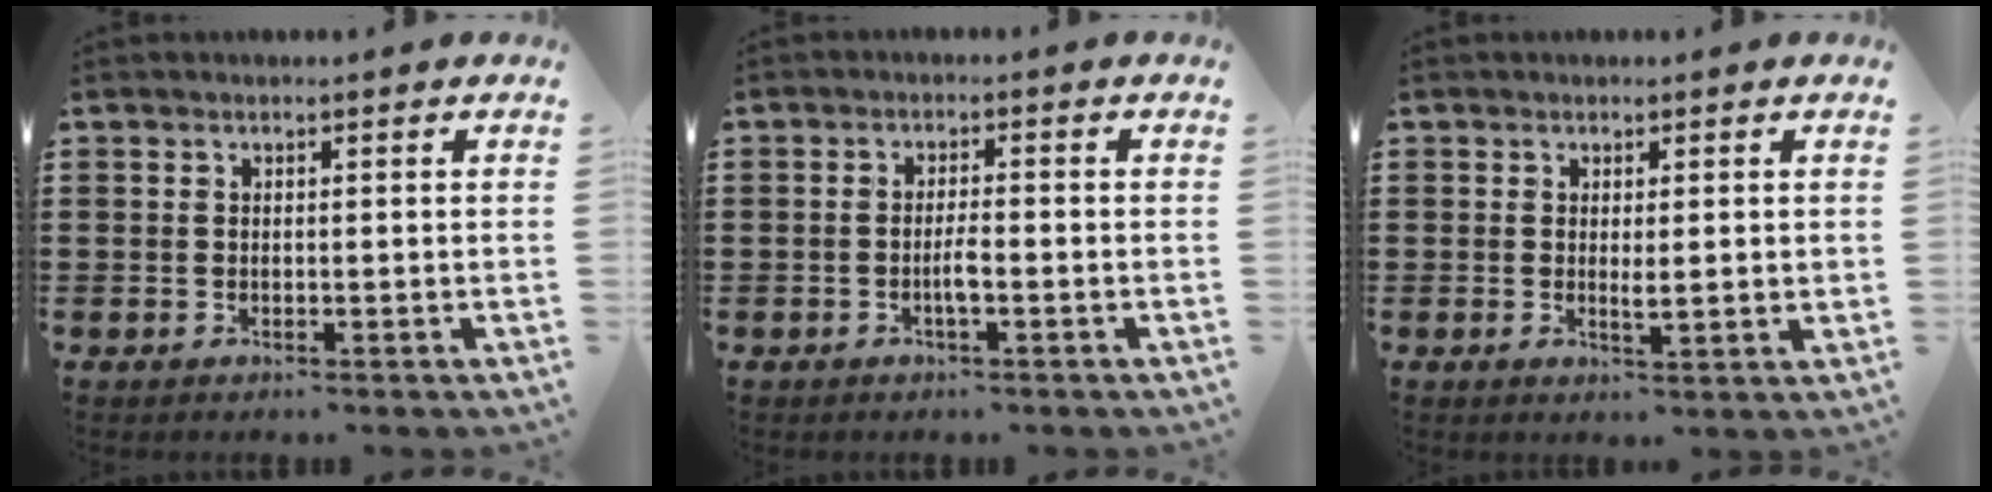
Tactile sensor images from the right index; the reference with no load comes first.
{"total": 2.5, "force": [-1.0, 0.3, 2.3], "torque": [-0.050, -0.002, -0.020]}
{"total": 1.7, "force": [0.3, 0.3, 1.7], "torque": [-0.034, -0.001, 0.005]}